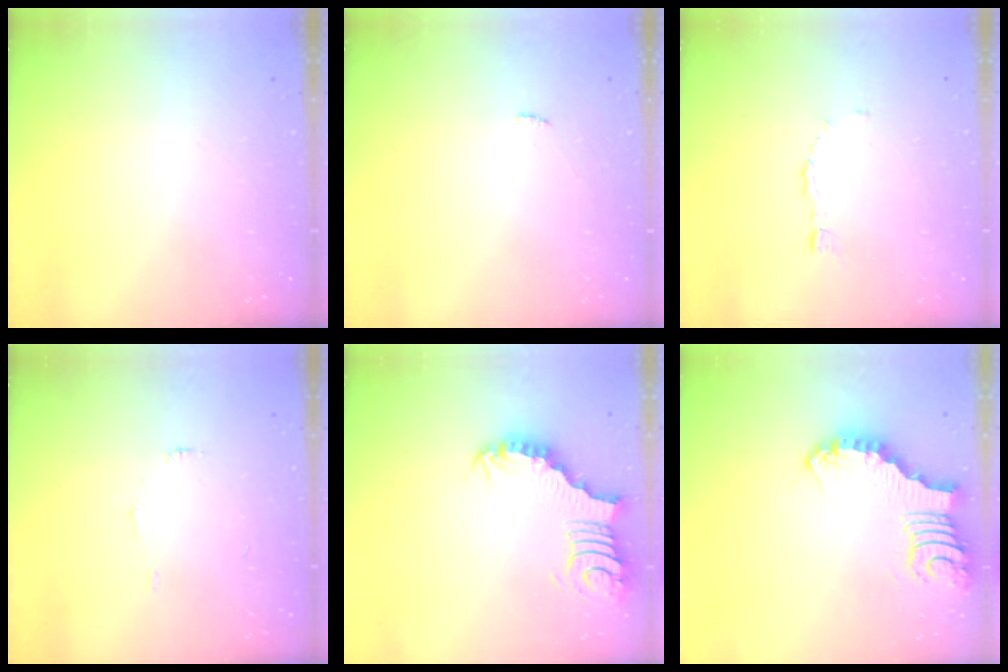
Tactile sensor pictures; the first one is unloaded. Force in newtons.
{"total": 2.5, "press": 2.5, "slide": 0.2}
{"total": 3.3, "press": 3.2, "slide": 0.3}
{"total": 5.0, "press": 5.0, "slide": 0.4}
{"total": 3.7, "press": 3.6, "slide": 0.8}
{"total": 3.8, "press": 3.8, "slide": 0.1}